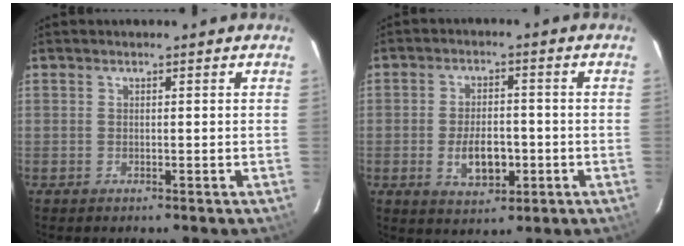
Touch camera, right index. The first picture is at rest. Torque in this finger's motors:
{"motor_torque": [0.19, -0.06, 0.36, 0.04]}